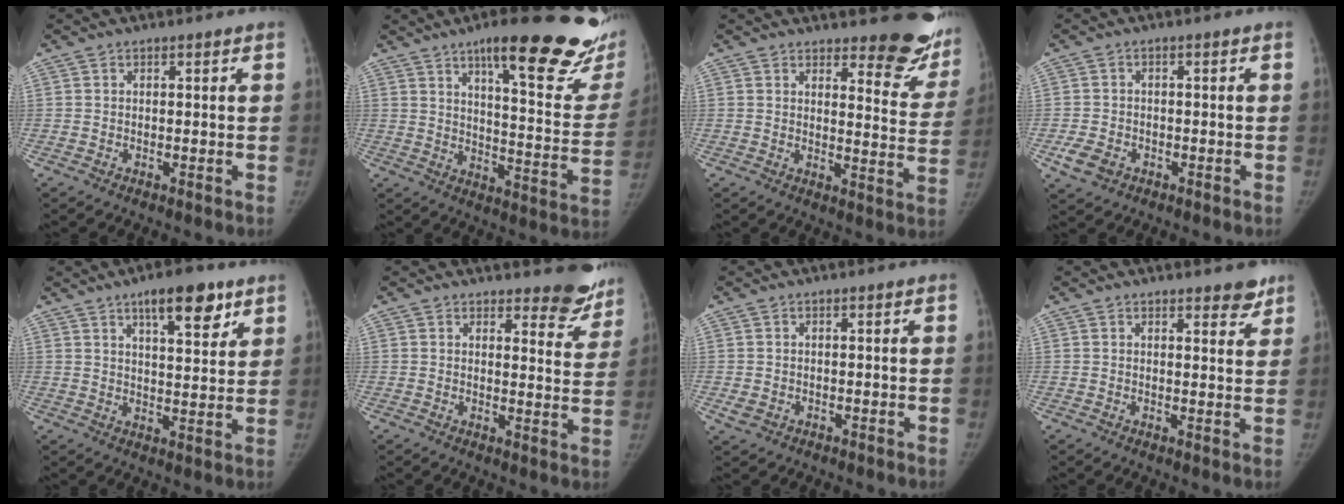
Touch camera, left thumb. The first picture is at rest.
{"total": 26.6, "force": [17.2, 6.1, 19.4], "torque": [-0.223, -0.079, 0.231]}
{"total": 13.7, "force": [11.4, 4.6, 6.2], "torque": [-0.023, -0.093, 0.121]}
{"total": 4.3, "force": [-2.0, 3.2, 2.0], "torque": [-0.036, 0.007, -0.030]}
{"total": 10.3, "force": [6.3, 3.6, 7.3], "torque": [-0.083, -0.033, 0.095]}
{"total": 8.6, "force": [7.7, 3.1, 2.4], "torque": [0.013, -0.061, 0.076]}
{"total": 1.7, "force": [-0.5, 1.5, 0.8], "torque": [-0.012, 0.002, -0.003]}
{"total": 4.0, "force": [3.1, 1.4, 2.1], "torque": [-0.005, -0.019, 0.039]}